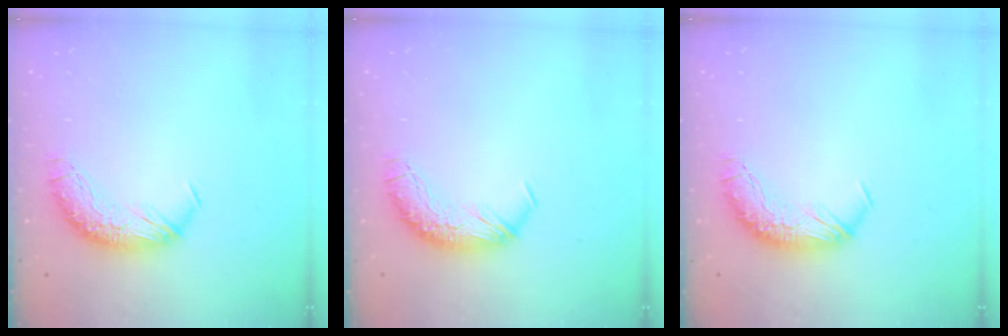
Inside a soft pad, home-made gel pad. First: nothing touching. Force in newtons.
{"total": 0.0}
{"total": 0.0}